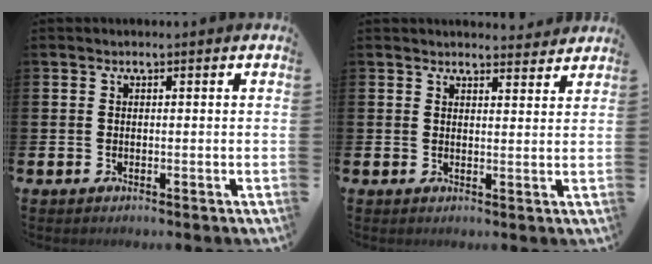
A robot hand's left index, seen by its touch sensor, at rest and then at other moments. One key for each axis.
{"total": 2.8, "fx": 2.8, "fy": 0.3, "fz": -0.1, "tx": 0.003, "ty": -0.018, "tz": 0.049}